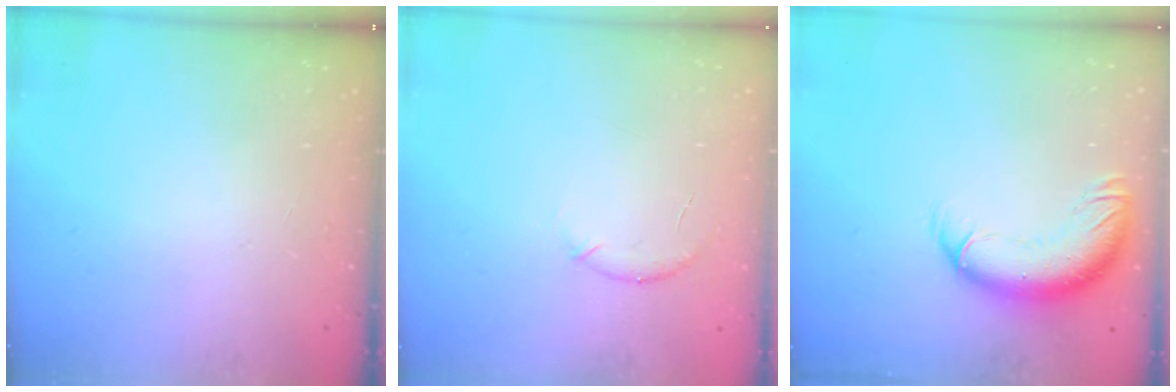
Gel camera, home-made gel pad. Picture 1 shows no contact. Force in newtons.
{"total": 5.7, "press": 5.6, "slide": 1.3}
{"total": 13.0, "press": 12.6, "slide": 3.4}